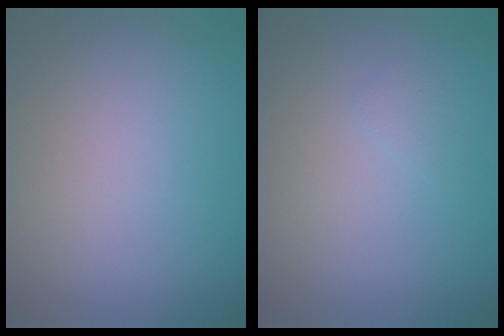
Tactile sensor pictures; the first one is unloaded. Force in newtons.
{"total": 0.7, "press": 0.7, "slide": 0.1}